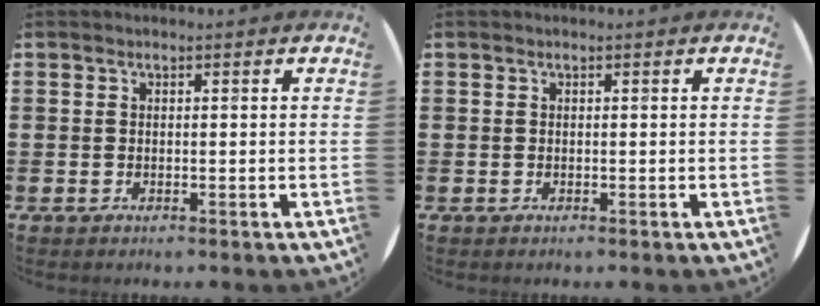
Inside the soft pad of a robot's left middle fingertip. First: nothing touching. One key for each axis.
{"total": 0.0}